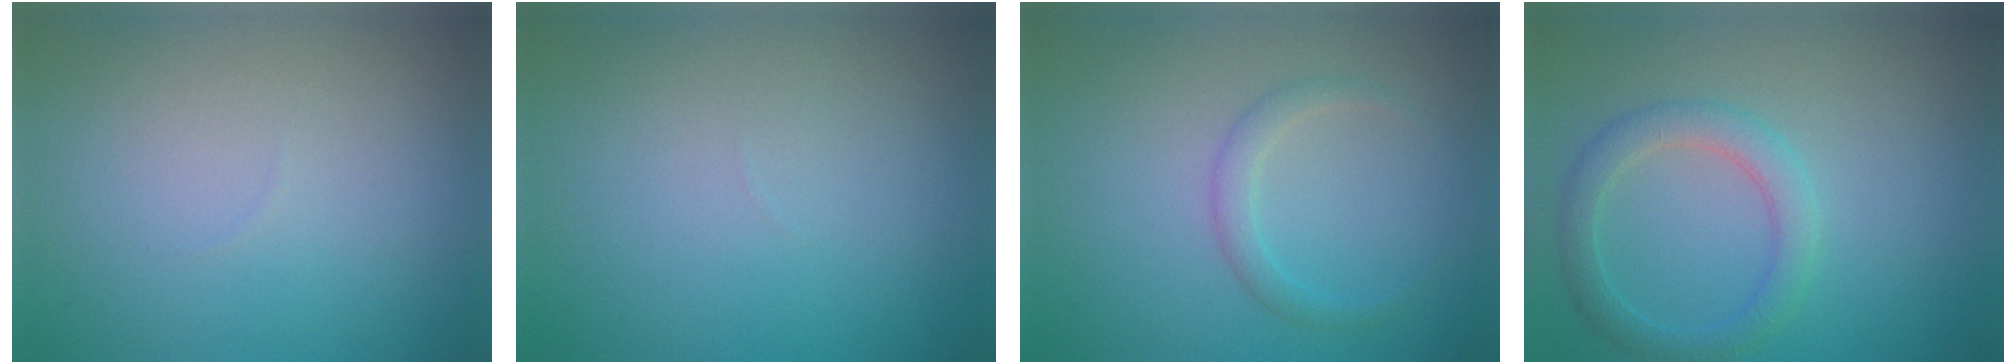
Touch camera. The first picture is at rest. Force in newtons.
{"total": 0.0}
{"total": 1.5, "press": 1.5, "slide": 0.0}
{"total": 2.8, "press": 2.8, "slide": 0.1}